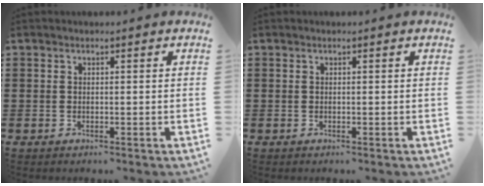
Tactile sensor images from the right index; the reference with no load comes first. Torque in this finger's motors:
{"motor_torque": [0.11, 0.12, 0.00, 0.01]}